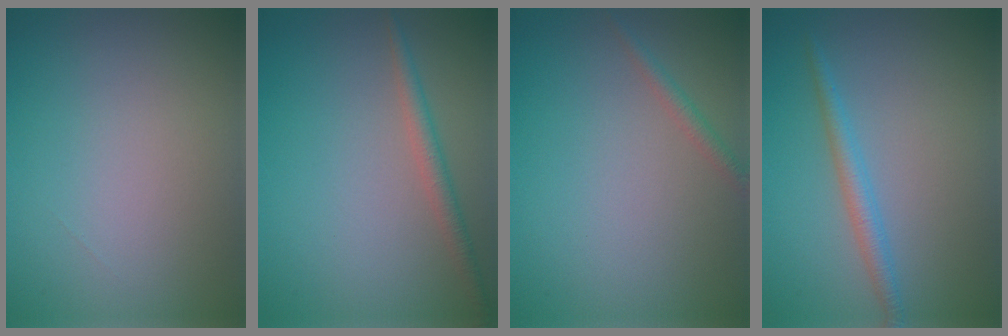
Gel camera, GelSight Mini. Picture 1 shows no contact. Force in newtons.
{"total": 1.8, "press": 1.8, "slide": 0.1}
{"total": 1.2, "press": 1.2, "slide": 0.0}
{"total": 2.0, "press": 2.0, "slide": 0.1}